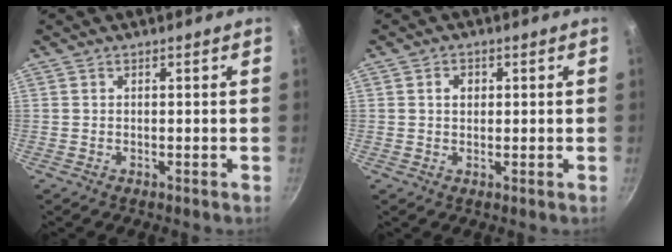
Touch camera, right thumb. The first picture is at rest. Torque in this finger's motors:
{"motor_torque": [-0.56, 0.60, 0.31, 0.08, -0.02]}